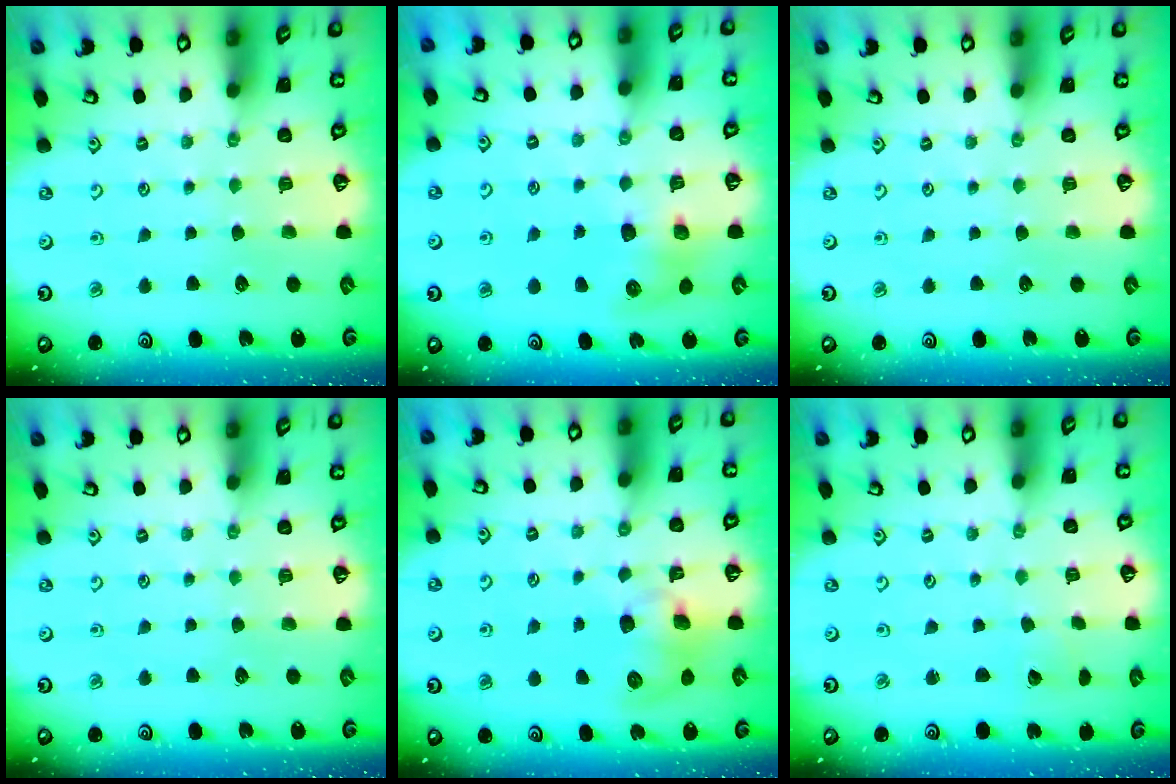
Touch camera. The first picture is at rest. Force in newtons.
{"total": 7.5, "press": 7.4, "slide": 0.9}
{"total": 0.0}
{"total": 0.0}
{"total": 9.1, "press": 9.1, "slide": 0.6}
{"total": 1.6, "press": 1.6, "slide": 0.0}